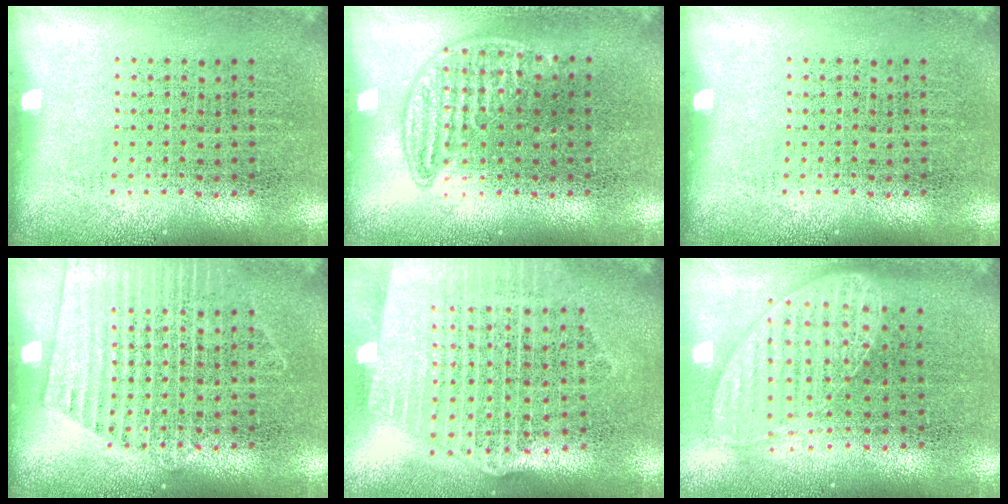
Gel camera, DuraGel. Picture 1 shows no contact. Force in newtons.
{"total": 1.0, "press": 0.8, "slide": 0.4}
{"total": 0.0}
{"total": 2.3, "press": 2.3, "slide": 0.4}
{"total": 2.5, "press": 2.1, "slide": 1.3}
{"total": 1.4, "press": 1.2, "slide": 0.7}